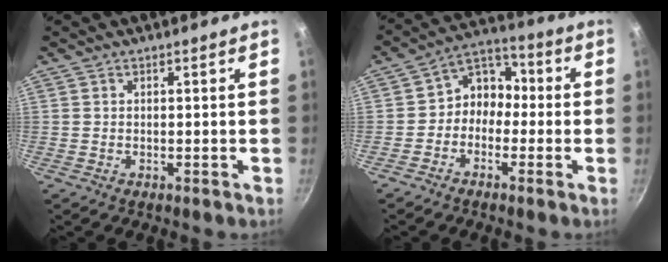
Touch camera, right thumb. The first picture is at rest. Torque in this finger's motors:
{"motor_torque": [-0.18, 0.11, -0.17, 0.07, 0.02]}